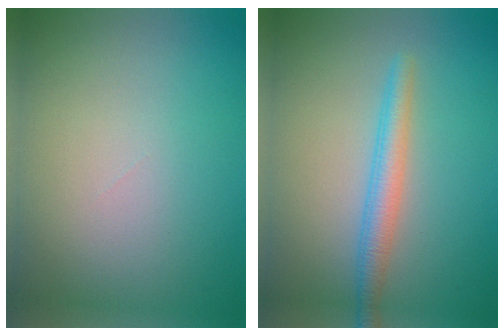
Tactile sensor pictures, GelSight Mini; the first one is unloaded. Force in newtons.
{"total": 2.6, "press": 2.6, "slide": 0.2}